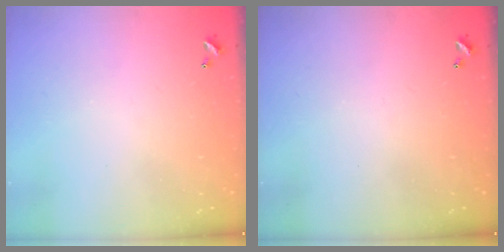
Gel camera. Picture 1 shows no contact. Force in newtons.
{"total": 0.0}